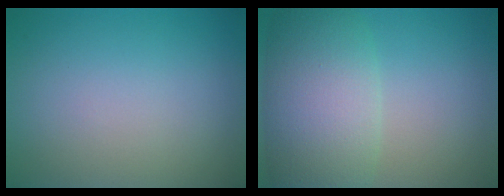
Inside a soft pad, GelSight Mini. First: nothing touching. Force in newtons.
{"total": 8.3, "press": 8.2, "slide": 0.4}